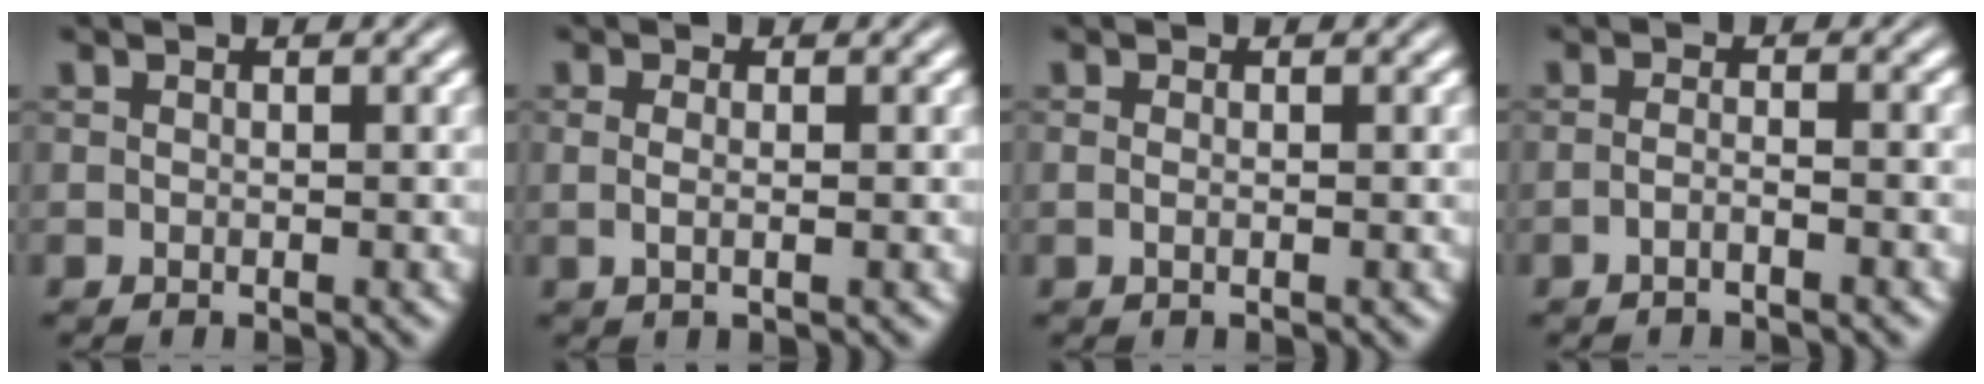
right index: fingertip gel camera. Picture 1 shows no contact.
{"total": 1.3, "force": [0.0, -0.6, 1.2], "torque": [-0.025, -0.007, 0.007]}
{"total": 0.7, "force": [-0.3, -0.5, 0.4], "torque": [-0.010, -0.007, 0.000]}
{"total": 1.7, "force": [-1.4, -0.6, 0.8], "torque": [-0.017, -0.006, -0.023]}